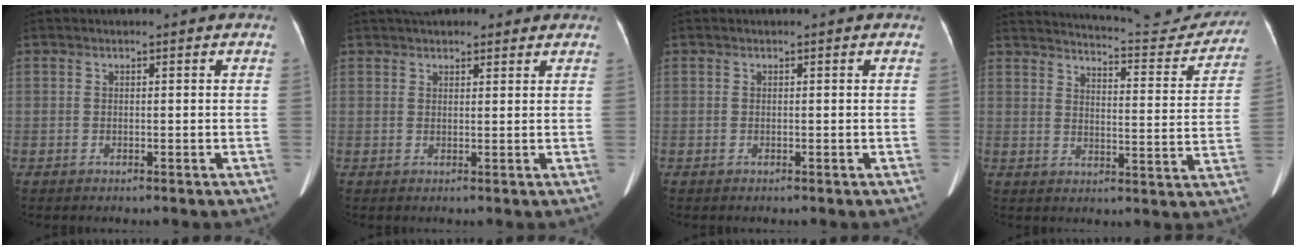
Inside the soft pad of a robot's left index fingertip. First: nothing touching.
{"total": 7.3, "force": [5.8, 2.9, 3.3], "torque": [-0.042, 0.034, 0.087]}
{"total": 0.0}
{"total": 17.8, "force": [17.1, 1.9, 4.5], "torque": [-0.057, -0.047, 0.206]}